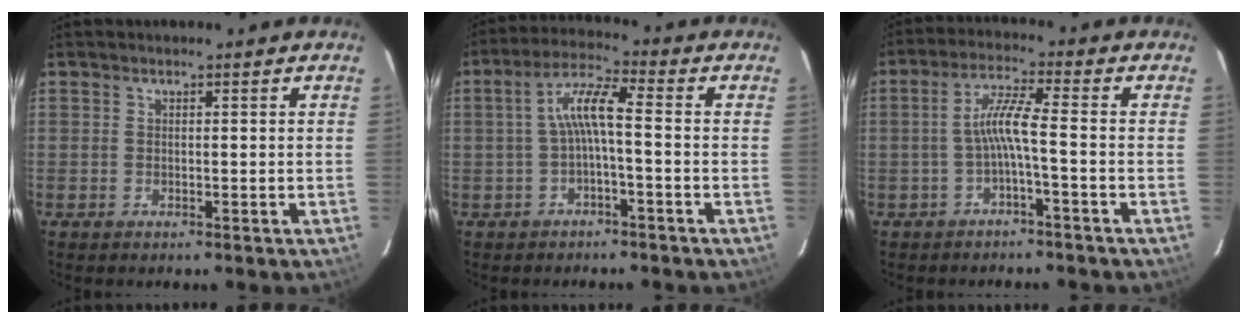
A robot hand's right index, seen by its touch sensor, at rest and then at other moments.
{"total": 5.9, "force": [-1.2, 0.7, 5.7], "torque": [-0.125, 0.017, -0.022]}
{"total": 5.0, "force": [-1.9, -0.5, 4.6], "torque": [-0.105, 0.011, -0.035]}